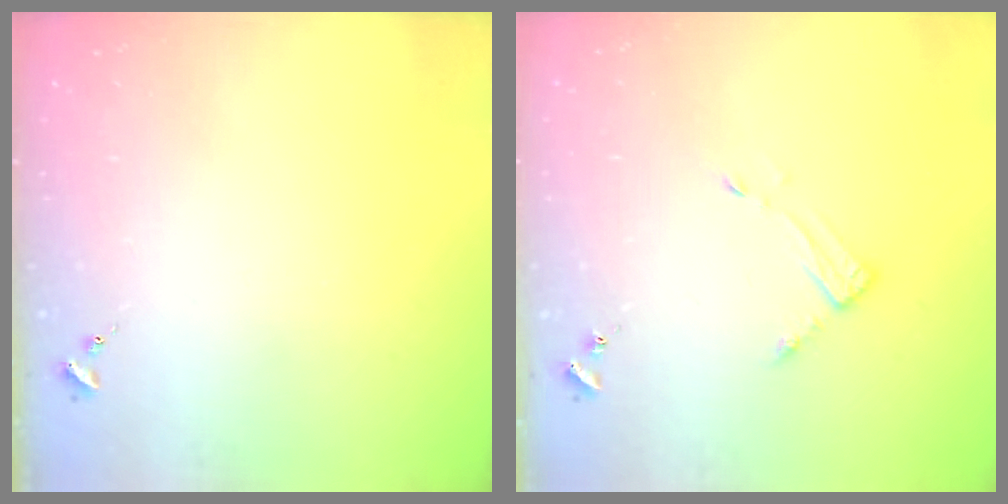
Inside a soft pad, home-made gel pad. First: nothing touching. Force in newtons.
{"total": 3.0, "press": 3.0, "slide": 0.3}